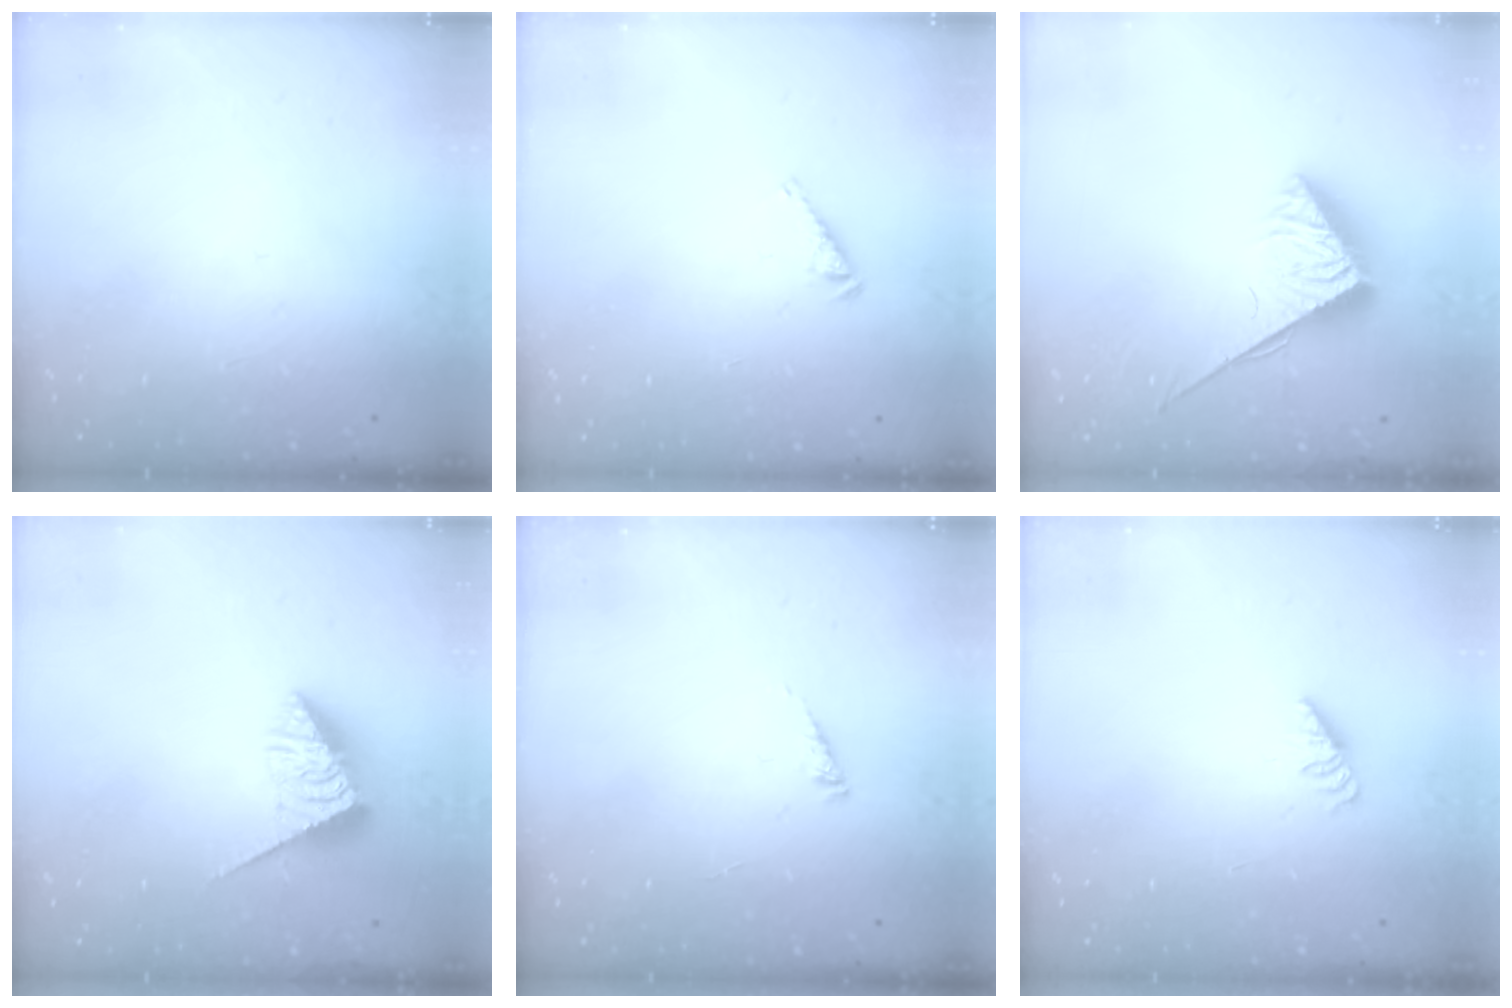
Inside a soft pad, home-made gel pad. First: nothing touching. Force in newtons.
{"total": 3.4, "press": 3.4, "slide": 0.4}
{"total": 4.0, "press": 4.0, "slide": 0.6}
{"total": 4.3, "press": 4.3, "slide": 0.4}
{"total": 1.6, "press": 1.6, "slide": 0.3}
{"total": 1.1, "press": 1.1, "slide": 0.3}